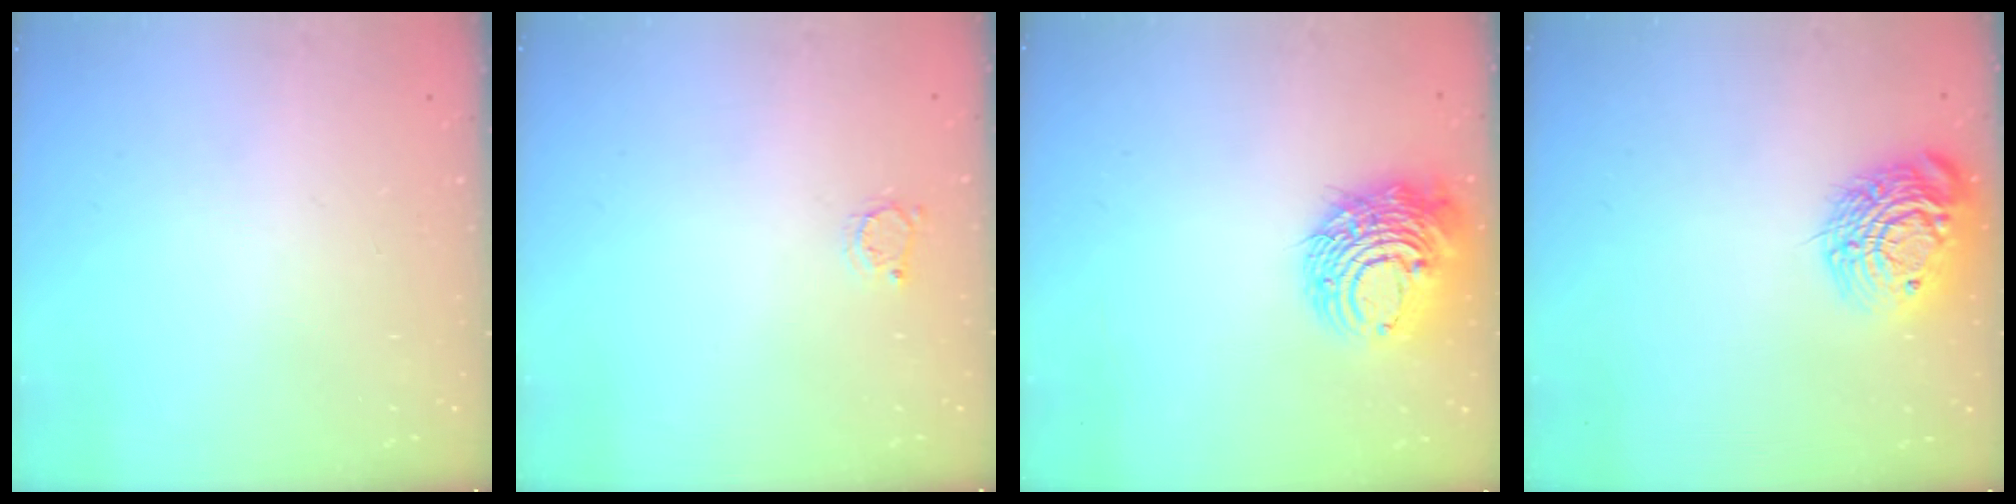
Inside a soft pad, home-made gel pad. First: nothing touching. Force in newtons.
{"total": 2.8, "press": 2.7, "slide": 0.4}
{"total": 13.4, "press": 13.4, "slide": 1.5}
{"total": 15.8, "press": 15.7, "slide": 1.3}